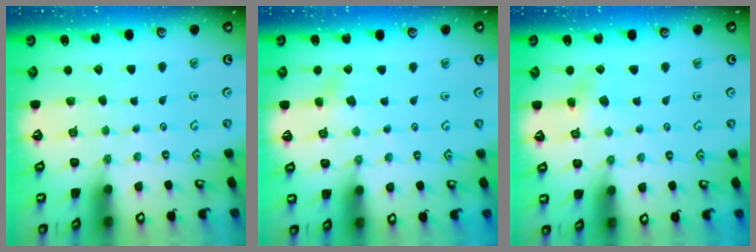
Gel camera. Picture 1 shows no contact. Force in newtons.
{"total": 4.8, "press": 4.8, "slide": 0.4}
{"total": 3.9, "press": 3.8, "slide": 0.8}